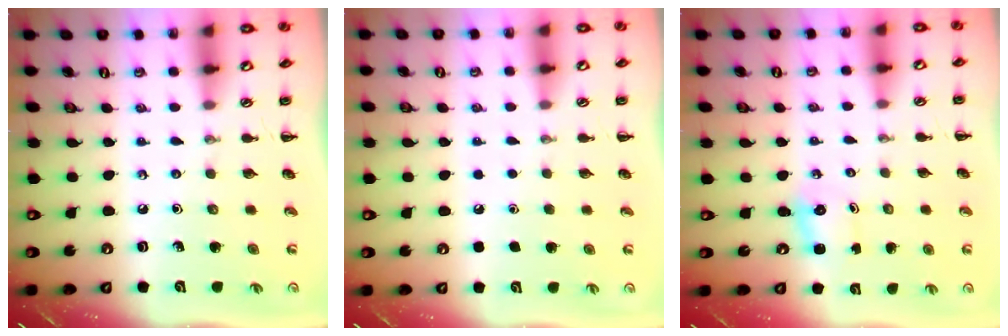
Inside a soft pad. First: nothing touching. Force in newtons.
{"total": 1.6, "press": 1.6, "slide": 0.1}
{"total": 2.2, "press": 2.1, "slide": 0.8}